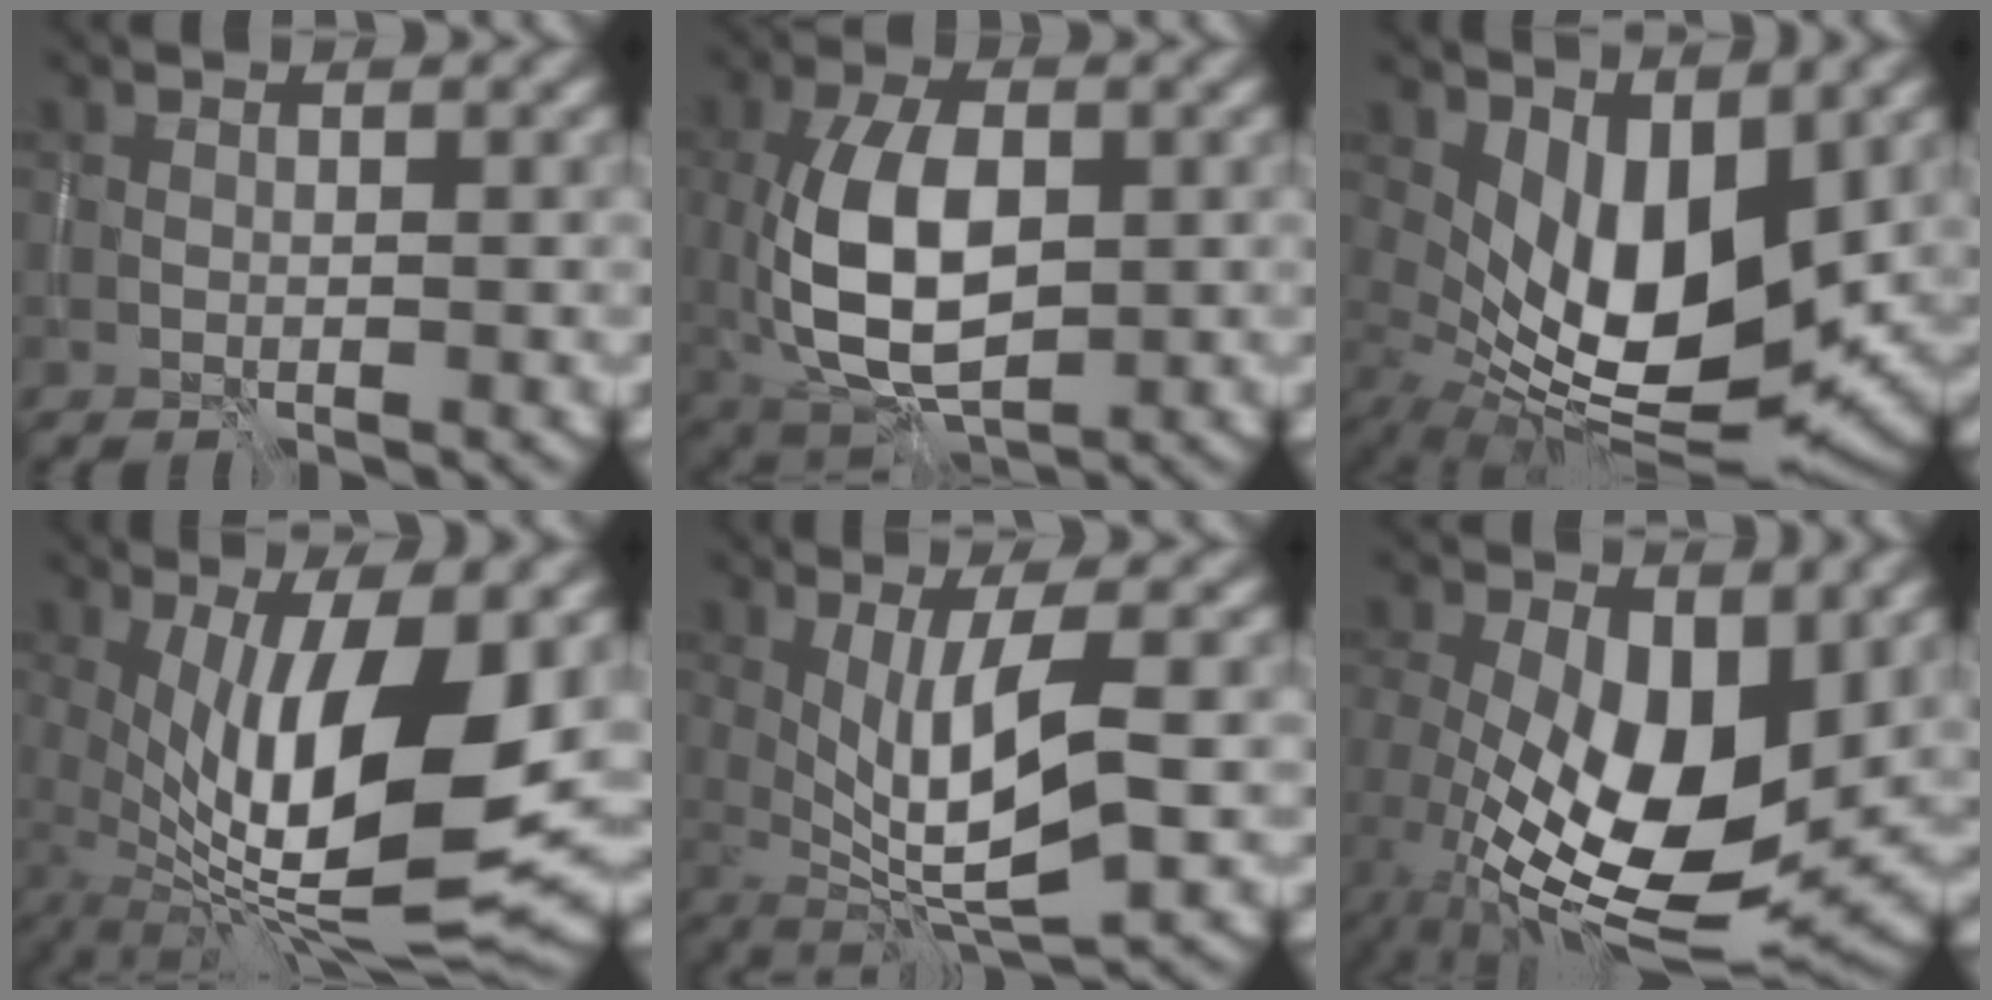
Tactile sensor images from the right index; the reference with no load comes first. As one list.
[{"total": 9.0, "force": [-0.4, 4.8, 7.6], "torque": [-0.156, -0.001, -0.005]}, {"total": 9.7, "force": [1.1, 4.7, 8.5], "torque": [-0.149, -0.022, 0.025]}, {"total": 12.9, "force": [0.4, 4.0, 12.2], "torque": [-0.189, -0.014, 0.009]}, {"total": 7.0, "force": [0.0, 1.8, 6.8], "torque": [-0.118, -0.006, 0.005]}, {"total": 12.1, "force": [-0.5, 6.0, 10.5], "torque": [-0.190, -0.021, -0.005]}]